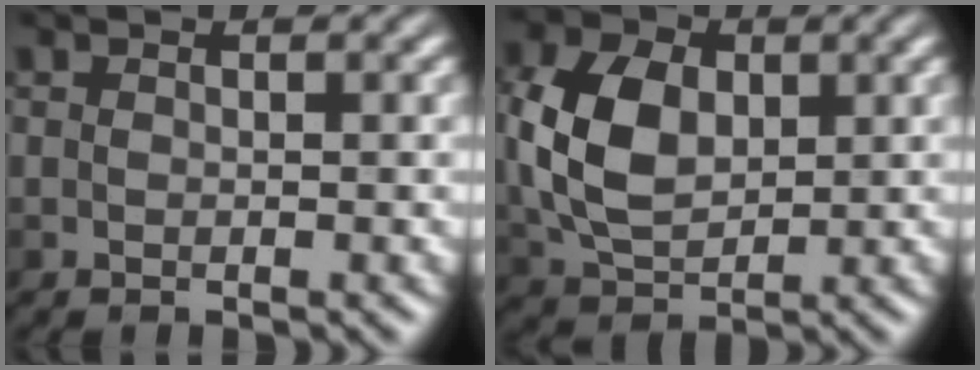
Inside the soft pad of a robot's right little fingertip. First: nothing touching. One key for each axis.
{"total": 7.2, "fx": 0.9, "fy": 5.0, "fz": 5.1, "tx": -0.112, "ty": 0.006, "tz": 0.016}